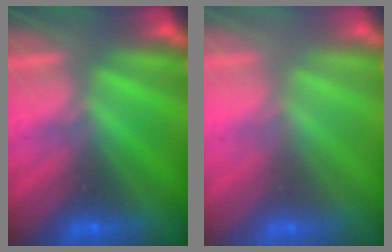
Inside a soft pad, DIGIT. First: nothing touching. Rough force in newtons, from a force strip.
{"total": 2.3}